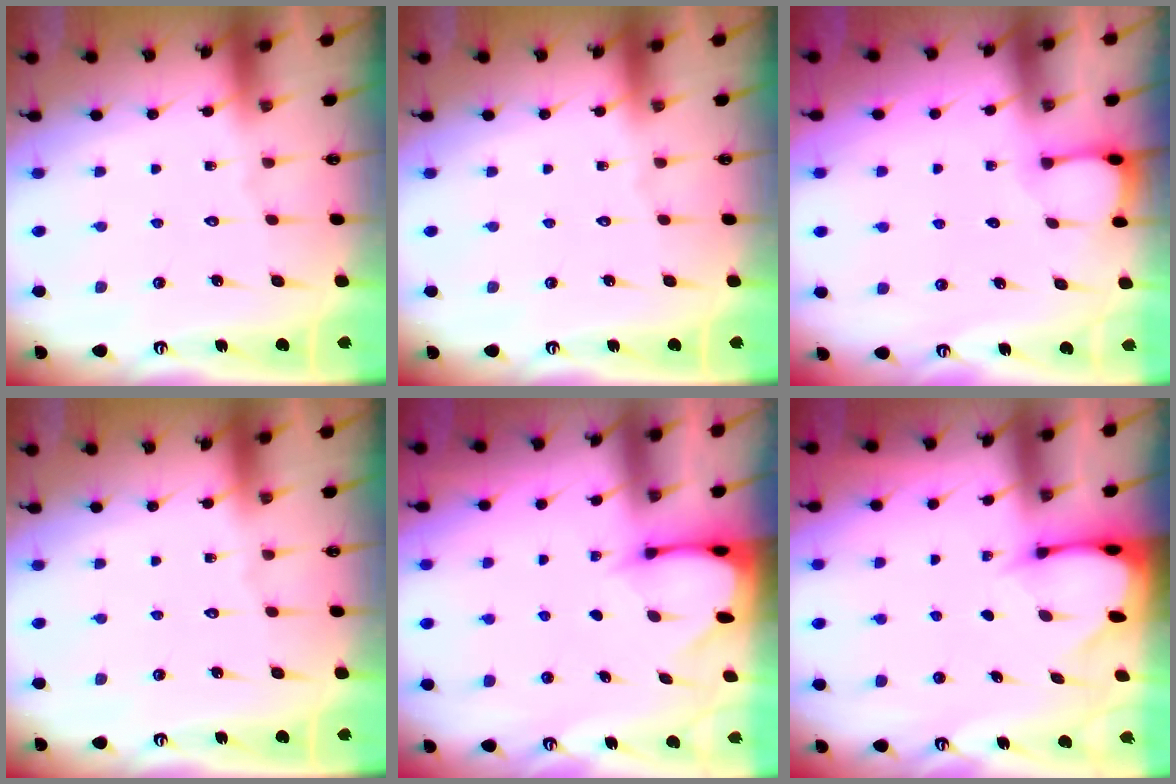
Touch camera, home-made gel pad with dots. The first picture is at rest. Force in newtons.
{"total": 0.0}
{"total": 1.9, "press": 1.9, "slide": 0.2}
{"total": 0.0}
{"total": 2.5, "press": 2.5, "slide": 0.3}
{"total": 2.7, "press": 2.7, "slide": 0.4}